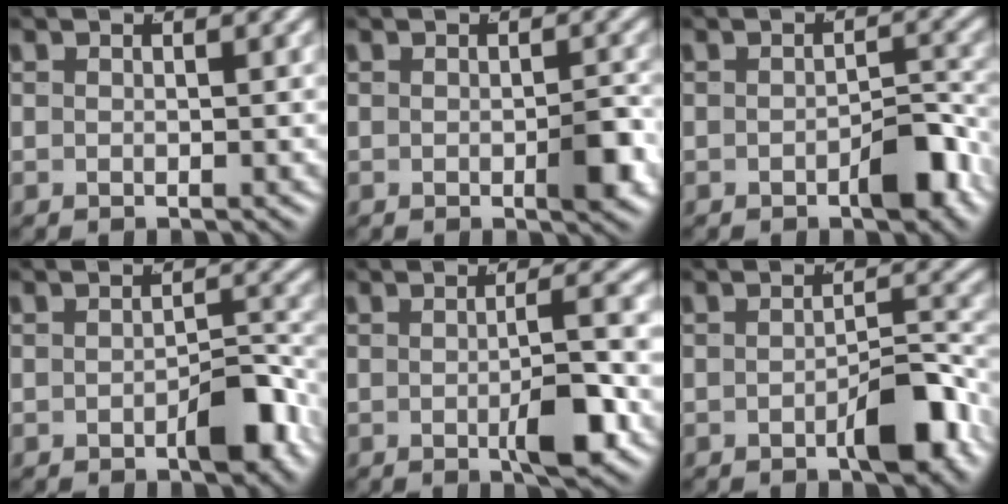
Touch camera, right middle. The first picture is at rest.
{"total": 2.3, "force": [-0.7, 0.8, 2.0], "torque": [-0.030, -0.005, -0.014]}
{"total": 3.1, "force": [-1.7, 1.1, 2.4], "torque": [-0.028, -0.001, -0.026]}
{"total": 3.5, "force": [-1.8, 1.3, 2.7], "torque": [-0.033, -0.002, -0.027]}
{"total": 3.9, "force": [-1.1, 0.3, 3.7], "torque": [-0.042, 0.001, -0.021]}
{"total": 4.1, "force": [-2.2, 1.2, 3.3], "torque": [-0.038, -0.001, -0.036]}